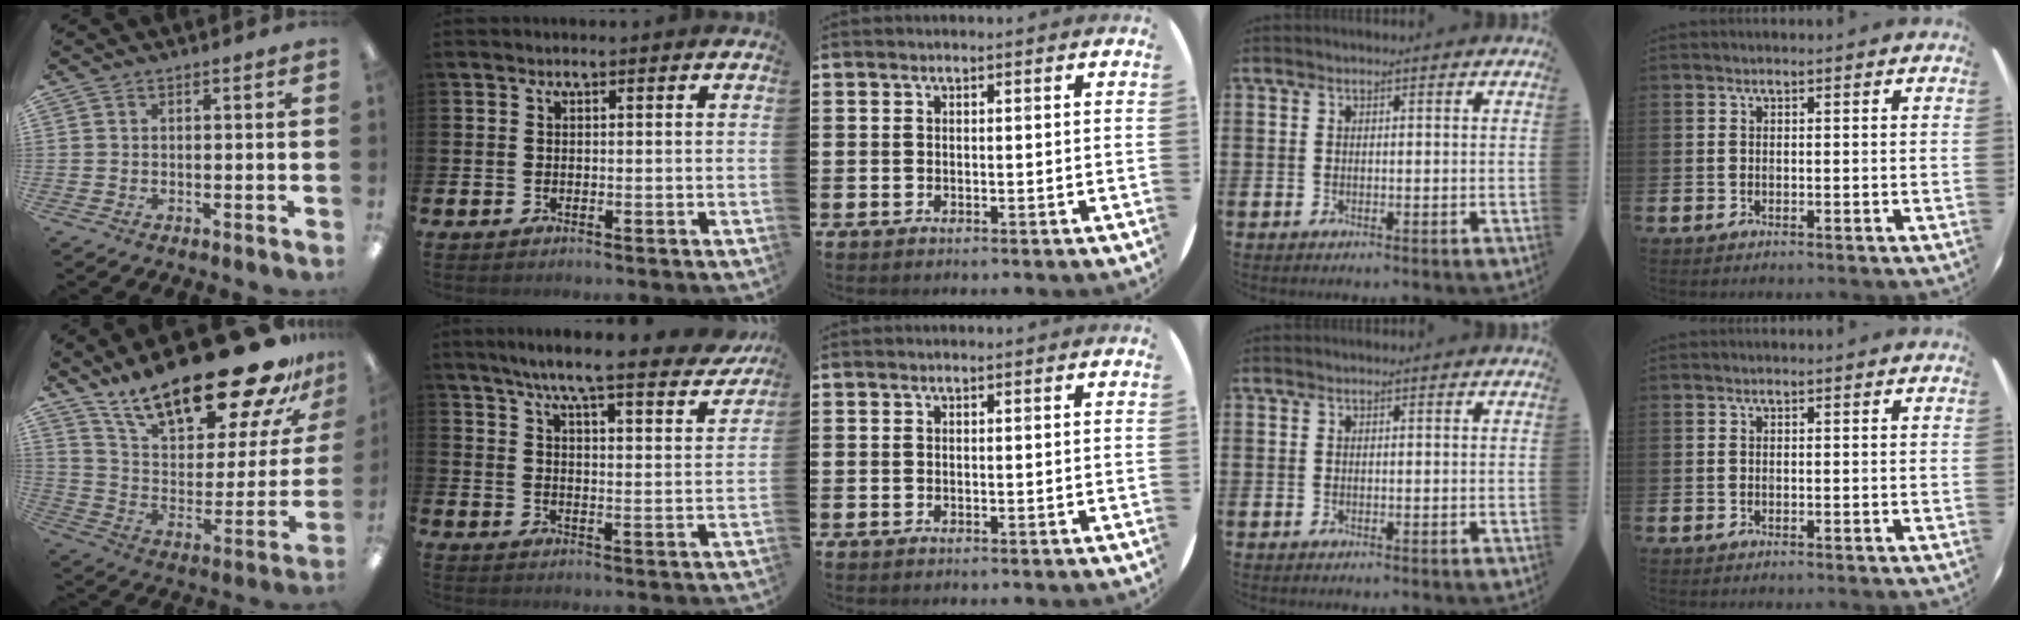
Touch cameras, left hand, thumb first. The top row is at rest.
{"thumb": {"total": 29.0, "force": [20.8, 9.5, 17.8], "torque": [-0.277, -0.140, 0.354]}, "index": {"total": 7.5, "force": [6.6, 0.3, 3.5], "torque": [-0.079, -0.045, 0.108]}}